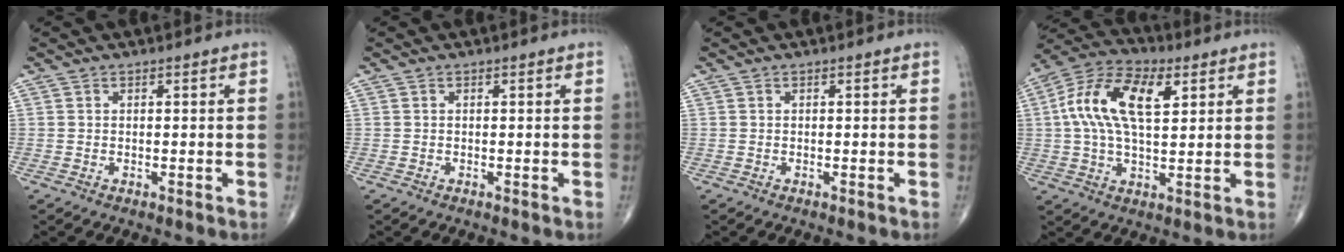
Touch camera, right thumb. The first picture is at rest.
{"total": 0.0}
{"total": 0.0}
{"total": 15.7, "force": [4.1, 7.8, 13.0], "torque": [-0.244, 0.014, 0.068]}